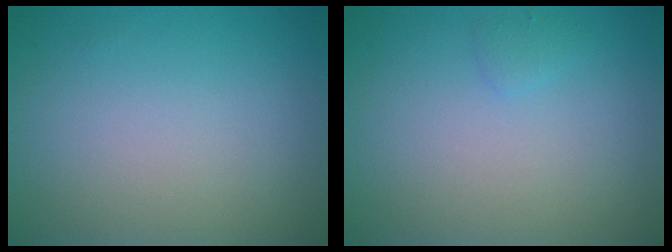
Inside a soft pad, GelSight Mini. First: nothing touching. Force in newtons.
{"total": 0.7, "press": 0.7, "slide": 0.0}